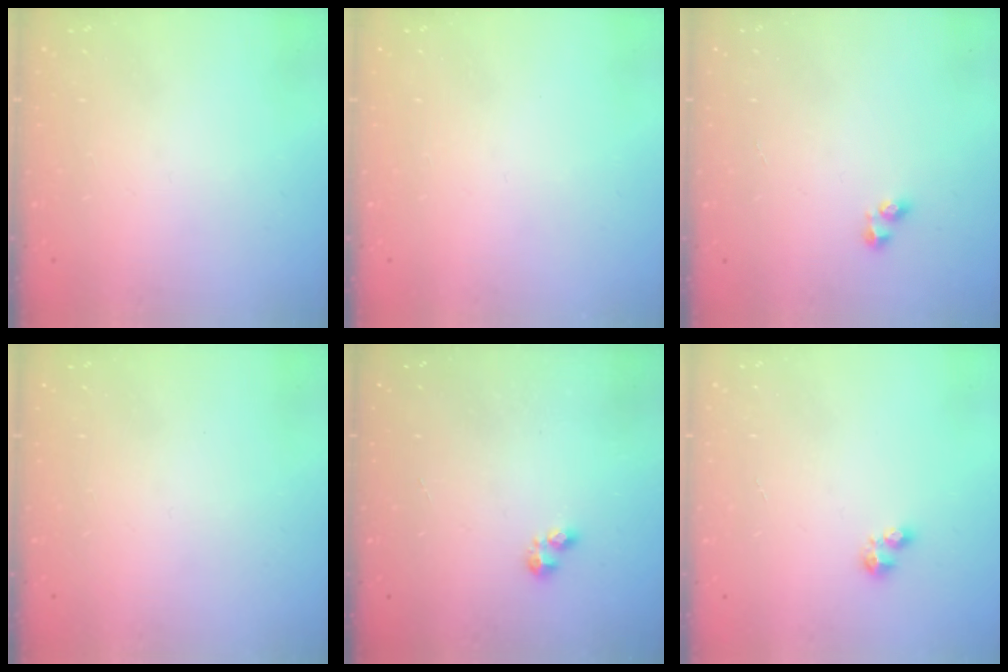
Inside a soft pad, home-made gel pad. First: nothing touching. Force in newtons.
{"total": 0.0}
{"total": 2.5, "press": 2.2, "slide": 1.3}
{"total": 0.0}
{"total": 3.4, "press": 3.3, "slide": 0.5}
{"total": 3.2, "press": 3.2, "slide": 0.4}